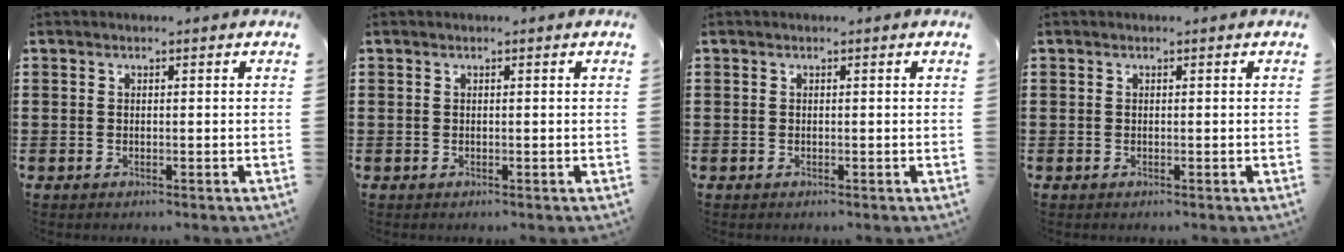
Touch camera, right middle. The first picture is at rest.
{"total": 0.0}
{"total": 0.0}
{"total": 0.0}